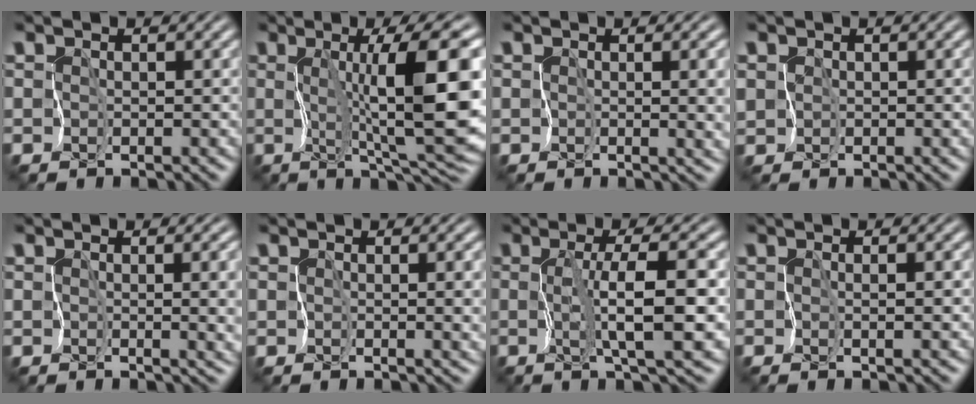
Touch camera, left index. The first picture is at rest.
{"total": 10.0, "force": [0.9, 1.5, 9.9], "torque": [-0.137, 0.001, 0.015]}
{"total": 5.3, "force": [0.3, 2.5, 4.7], "torque": [-0.047, -0.012, 0.016]}
{"total": 0.6, "force": [0.1, 0.6, -0.1], "torque": [-0.005, -0.003, -0.001]}
{"total": 6.1, "force": [0.2, 2.8, 5.4], "torque": [-0.052, -0.014, 0.015]}
{"total": 4.3, "force": [0.4, 2.0, 3.8], "torque": [-0.041, -0.011, 0.016]}
{"total": 4.8, "force": [-0.5, 0.4, 4.8], "torque": [-0.080, 0.000, -0.012]}
{"total": 1.0, "force": [-0.2, 0.0, 1.0], "torque": [-0.016, -0.003, -0.003]}